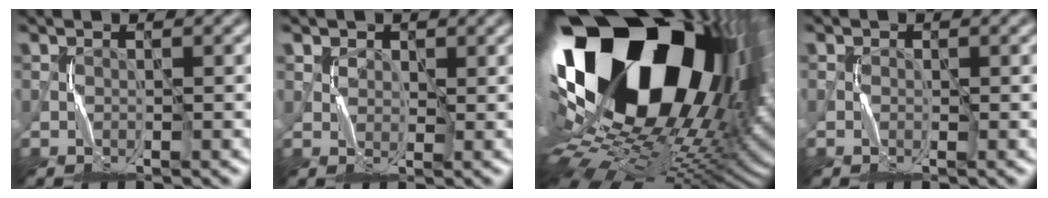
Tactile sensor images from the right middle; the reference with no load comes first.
{"total": 2.1, "force": [1.3, 1.6, 0.7], "torque": [-0.023, -0.005, 0.027]}
{"total": 23.1, "force": [5.9, 12.7, 18.4], "torque": [-0.329, -0.015, 0.113]}
{"total": 0.6, "force": [0.0, 0.6, 0.2], "torque": [0.000, 0.000, -0.003]}